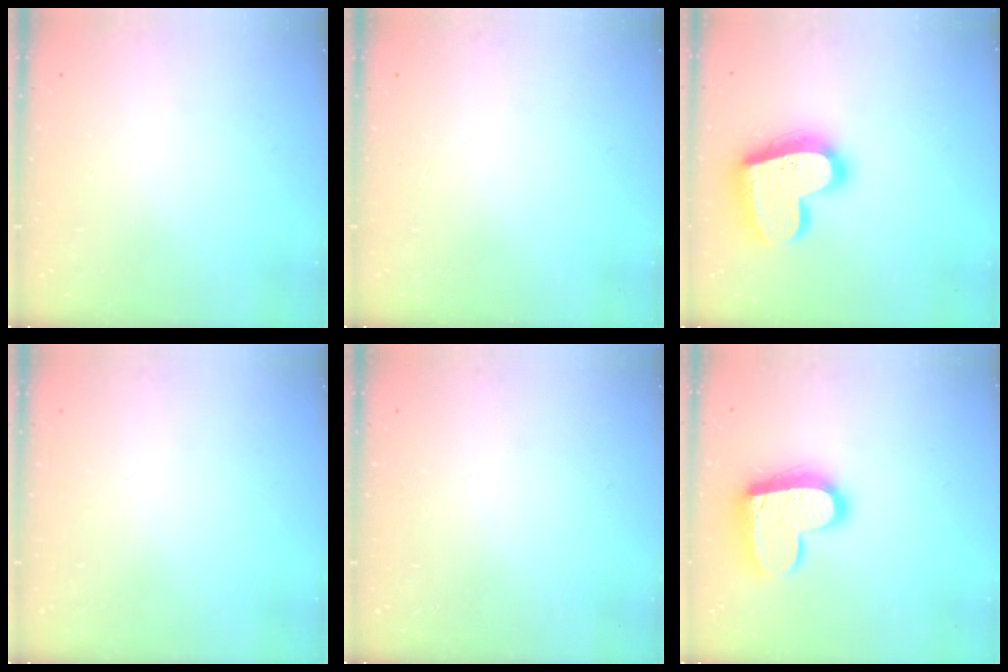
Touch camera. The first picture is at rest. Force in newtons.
{"total": 0.0}
{"total": 20.4, "press": 20.3, "slide": 1.7}
{"total": 0.0}
{"total": 0.0}
{"total": 15.7, "press": 15.6, "slide": 1.1}